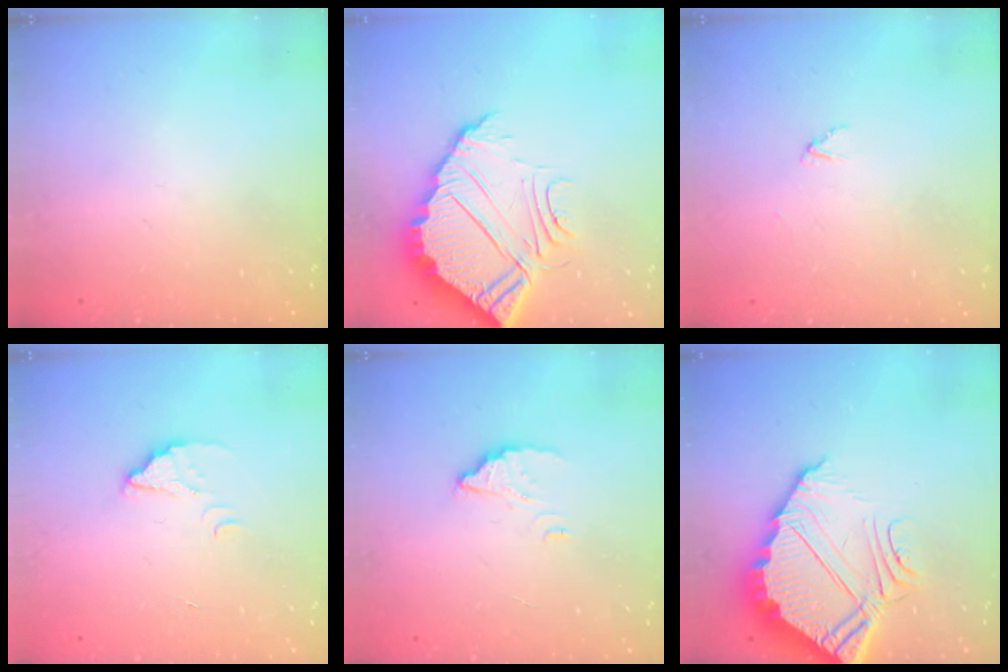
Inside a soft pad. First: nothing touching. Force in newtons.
{"total": 9.9, "press": 9.9, "slide": 0.6}
{"total": 2.7, "press": 2.7, "slide": 0.1}
{"total": 2.7, "press": 2.7, "slide": 0.1}
{"total": 2.9, "press": 2.9, "slide": 0.2}
{"total": 9.3, "press": 9.3, "slide": 0.4}